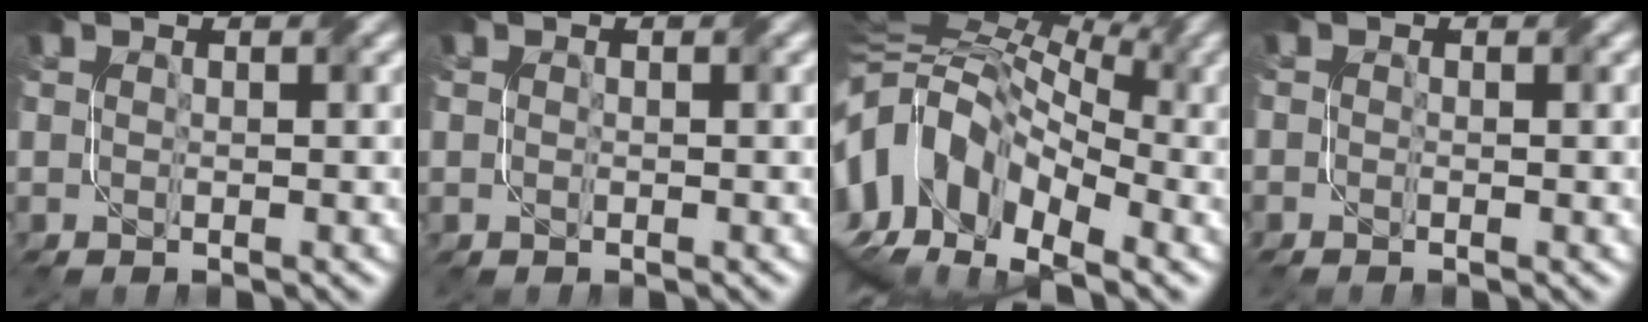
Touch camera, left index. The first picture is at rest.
{"total": 0.7, "force": [0.1, 0.6, -0.1], "torque": [0.005, -0.004, -0.001]}
{"total": 14.5, "force": [-2.8, 9.3, 10.7], "torque": [-0.223, 0.022, -0.066]}
{"total": 0.9, "force": [-0.3, 0.6, 0.7], "torque": [-0.011, -0.007, -0.006]}